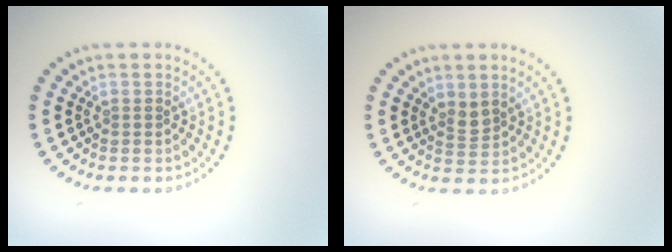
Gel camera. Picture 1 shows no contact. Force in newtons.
{"total": 1.4, "press": 1.1, "slide": 0.9}